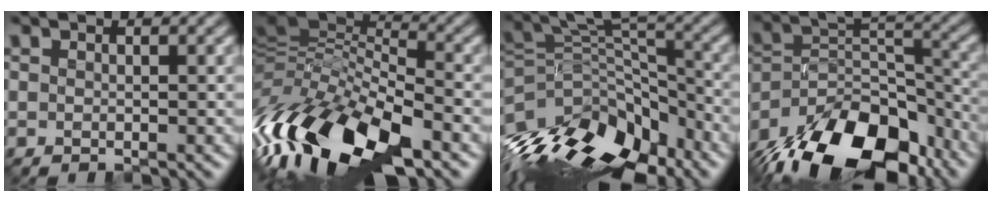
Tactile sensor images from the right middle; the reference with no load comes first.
{"total": 14.6, "force": [-7.5, 5.8, 11.1], "torque": [-0.233, 0.012, -0.141]}
{"total": 12.0, "force": [-7.9, 6.0, 6.7], "torque": [-0.136, 0.013, -0.143]}
{"total": 16.2, "force": [-12.0, 7.5, 7.9], "torque": [-0.166, -0.006, -0.189]}